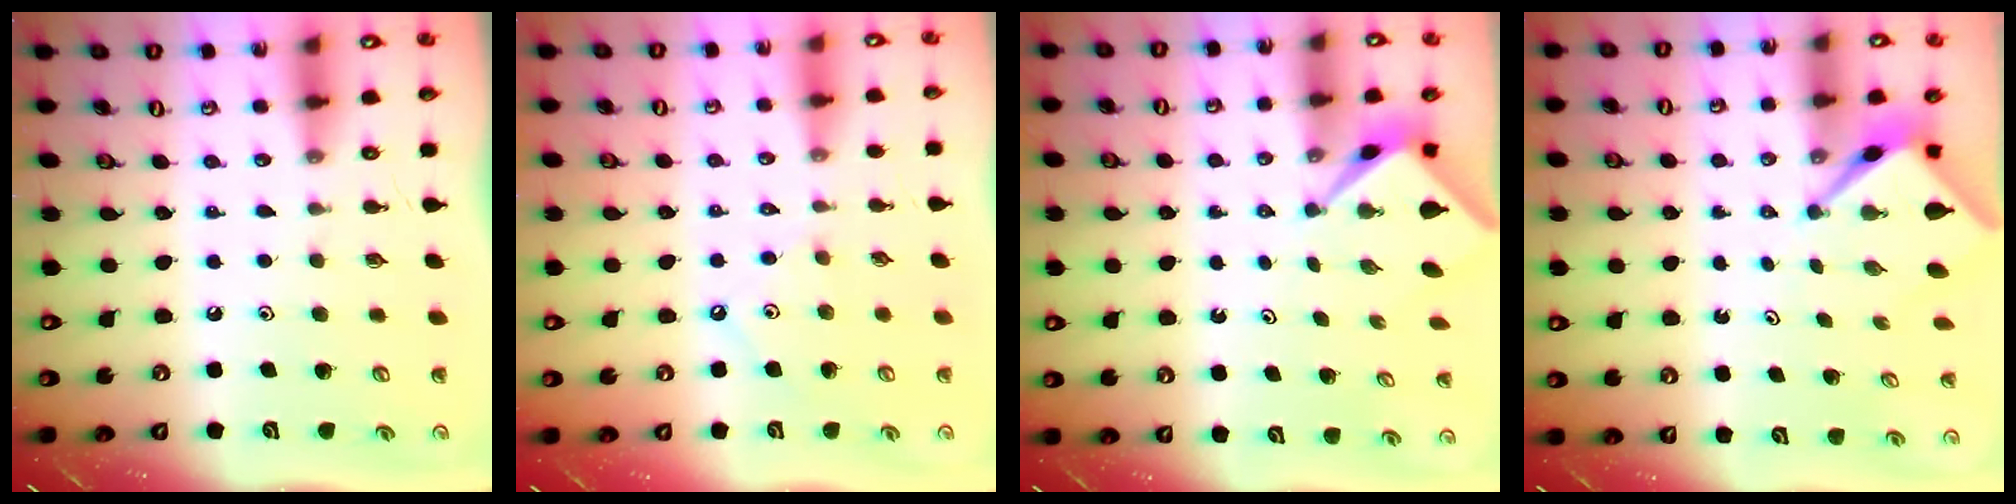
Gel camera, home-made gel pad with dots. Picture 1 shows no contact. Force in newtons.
{"total": 1.7, "press": 1.7, "slide": 0.3}
{"total": 2.1, "press": 2.1, "slide": 0.2}
{"total": 3.0, "press": 3.0, "slide": 0.2}